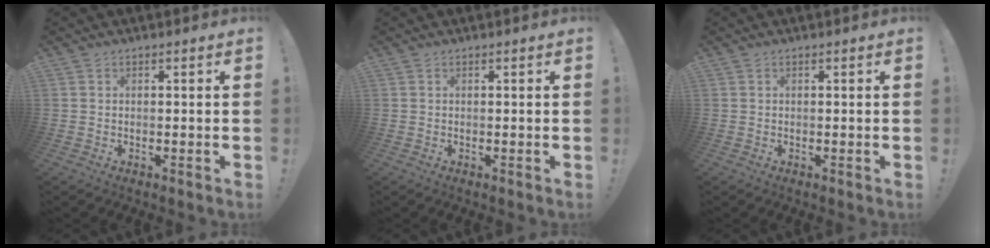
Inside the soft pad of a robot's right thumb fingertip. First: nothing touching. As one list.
[{"total": 0.0}, {"total": 0.0}]